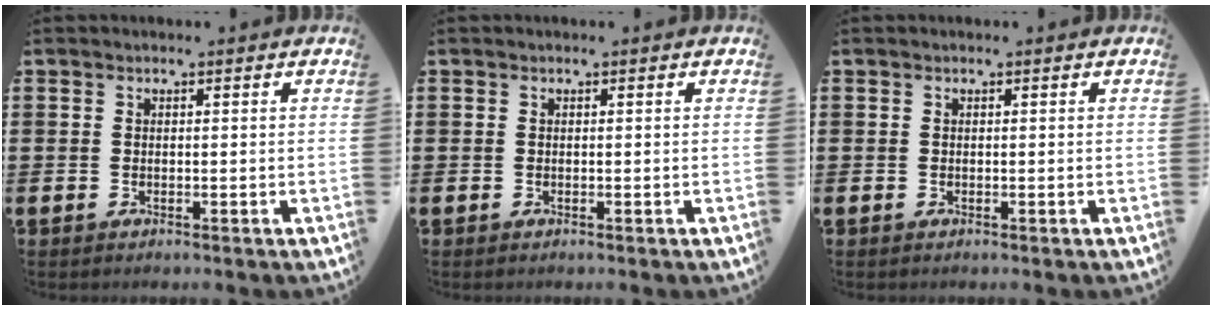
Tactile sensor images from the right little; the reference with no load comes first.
{"total": 0.0}
{"total": 0.0}